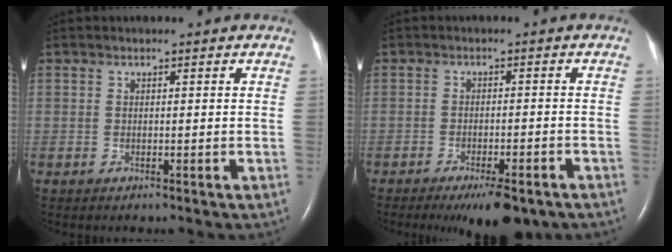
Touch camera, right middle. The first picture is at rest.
{"total": 7.4, "force": [-5.3, 1.7, 4.9], "torque": [-0.066, -0.012, -0.072]}